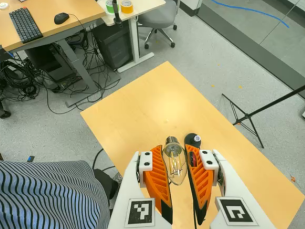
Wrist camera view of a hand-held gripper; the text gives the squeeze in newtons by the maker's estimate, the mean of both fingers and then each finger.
{"total": 20.7, "left": 24.1, "right": 17.3}